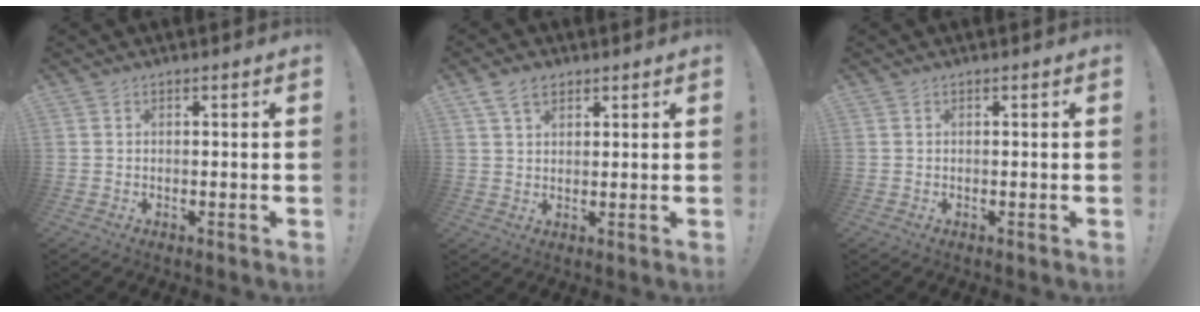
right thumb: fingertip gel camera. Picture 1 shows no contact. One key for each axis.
{"total": 5.5, "fx": 3.3, "fy": 3.4, "fz": 2.8, "tx": -0.051, "ty": -0.007, "tz": 0.063}
{"total": 0.0}